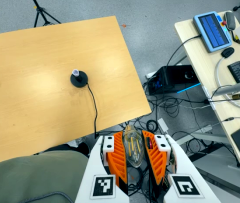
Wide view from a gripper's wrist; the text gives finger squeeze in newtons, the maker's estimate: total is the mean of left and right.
{"total": 20.0, "left": 21.8, "right": 18.2}